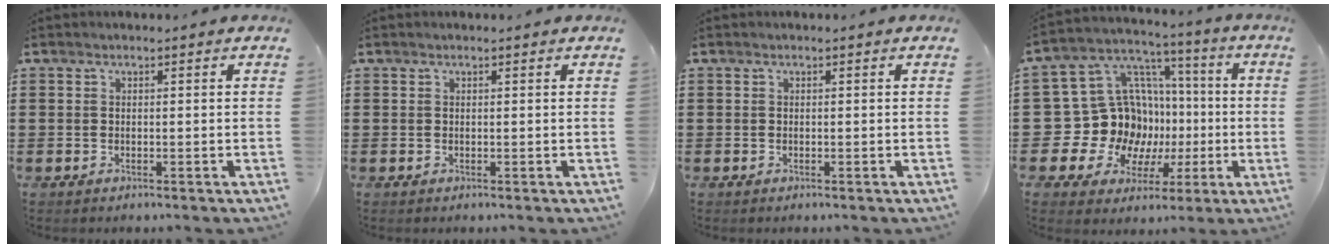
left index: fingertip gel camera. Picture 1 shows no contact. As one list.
[{"total": 0.0}, {"total": 0.0}, {"total": 16.4, "force": [-2.0, 14.9, 6.5], "torque": [-0.162, -0.024, 0.000]}]